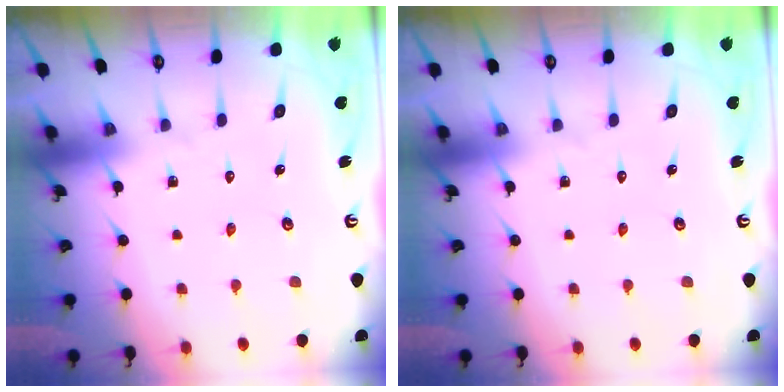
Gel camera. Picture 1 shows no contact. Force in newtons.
{"total": 0.0}